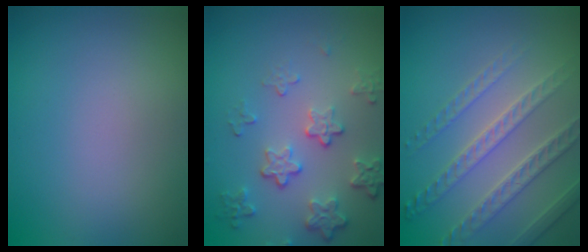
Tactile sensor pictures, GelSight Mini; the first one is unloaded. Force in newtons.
{"total": 4.2, "press": 3.1, "slide": 2.8}
{"total": 4.1, "press": 3.8, "slide": 1.5}